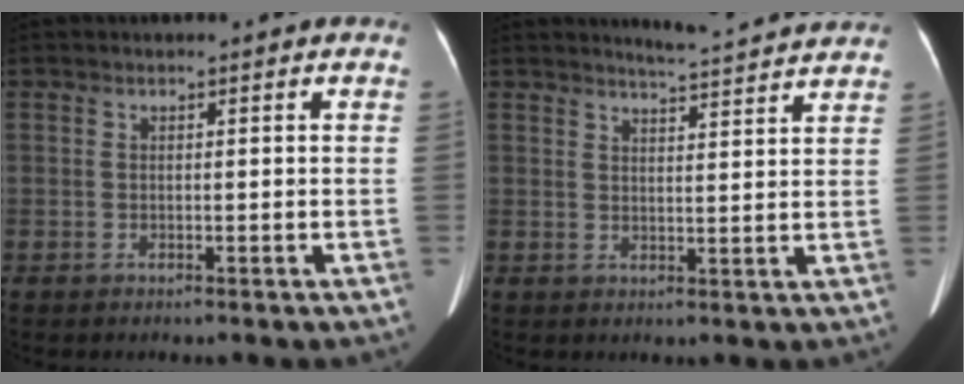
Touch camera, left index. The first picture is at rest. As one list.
[{"total": 7.6, "force": [7.3, -0.4, 1.9], "torque": [-0.043, 0.005, 0.089]}]